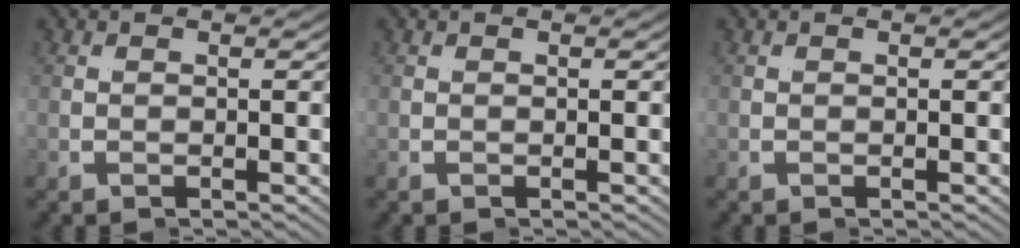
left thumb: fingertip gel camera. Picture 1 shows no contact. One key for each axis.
{"total": 0.0}
{"total": 0.0}